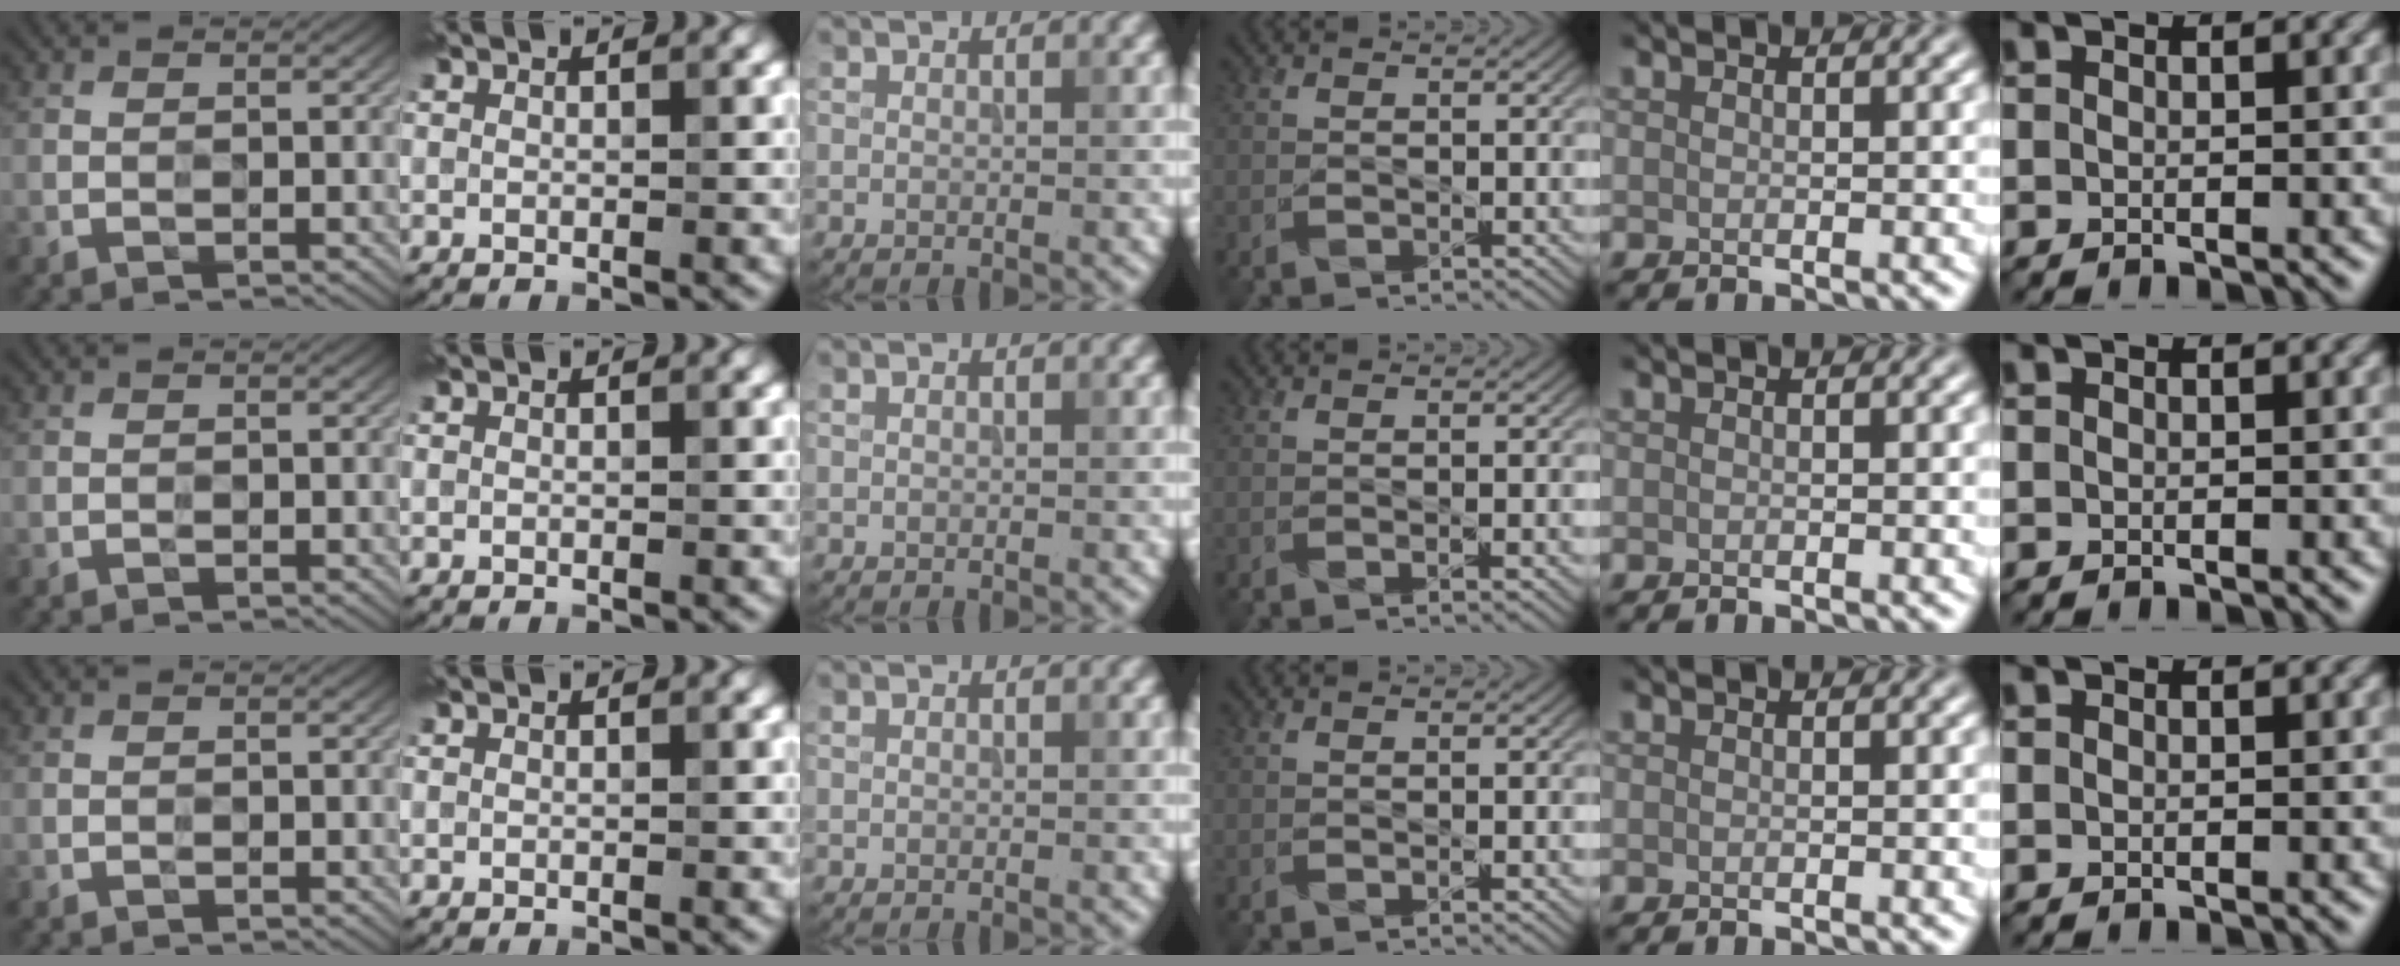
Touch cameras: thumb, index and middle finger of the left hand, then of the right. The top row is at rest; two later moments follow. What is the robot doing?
{"motion": "wipe", "object": "mirror"}